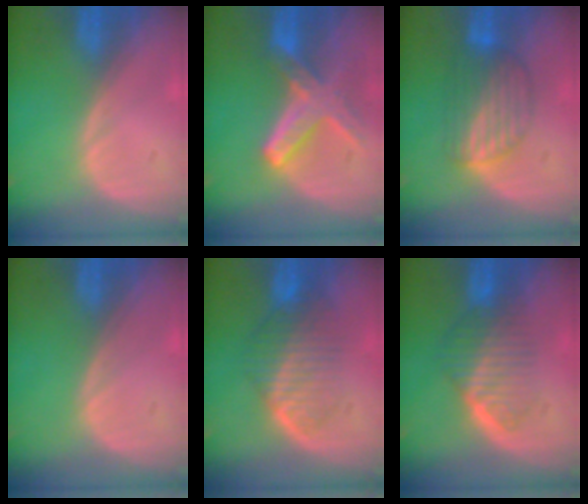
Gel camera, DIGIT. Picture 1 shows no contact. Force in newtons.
{"total": 8.2, "press": 7.2, "slide": 3.9}
{"total": 6.4, "press": 6.4, "slide": 0.2}
{"total": 0.0}
{"total": 6.7, "press": 6.4, "slide": 2.0}
{"total": 6.6, "press": 6.0, "slide": 2.7}